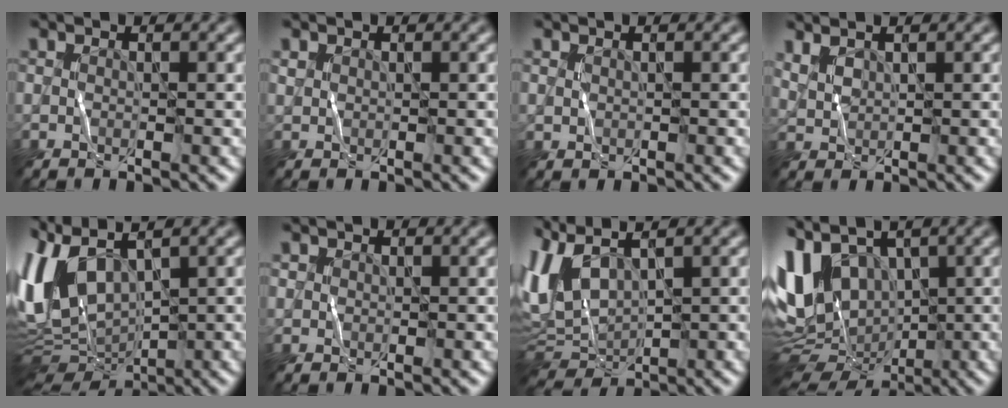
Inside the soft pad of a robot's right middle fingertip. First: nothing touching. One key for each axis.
{"total": 0.6, "fx": 0.4, "fy": 0.5, "fz": 0.1, "tx": -0.001, "ty": 0.000, "tz": 0.009}
{"total": 1.5, "fx": 1.0, "fy": -0.9, "fz": -0.5, "tx": 0.006, "ty": 0.001, "tz": 0.019}
{"total": 2.3, "fx": 2.3, "fy": -0.3, "fz": 0.2, "tx": -0.016, "ty": 0.008, "tz": 0.048}
{"total": 10.1, "fx": 2.0, "fy": 4.2, "fz": 9.0, "tx": -0.218, "ty": 0.004, "tz": 0.047}
{"total": 0.6, "fx": 0.2, "fy": 0.6, "fz": 0.0, "tx": 0.004, "ty": 0.000, "tz": 0.002}
{"total": 7.2, "fx": 3.4, "fy": 2.3, "fz": 5.9, "tx": -0.146, "ty": 0.004, "tz": 0.065}
{"total": 12.9, "fx": 1.2, "fy": 8.0, "fz": 10.0, "tx": -0.191, "ty": 0.018, "tz": 0.045}